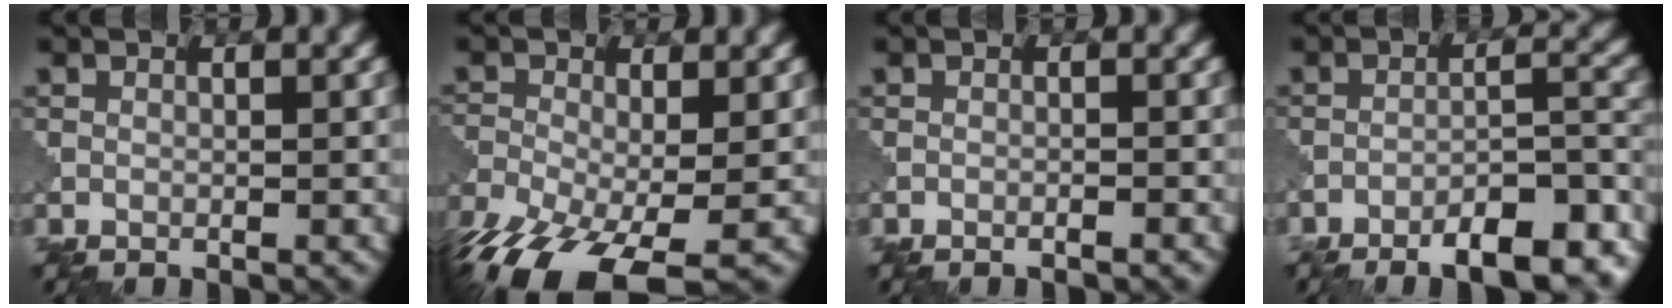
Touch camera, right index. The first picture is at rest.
{"total": 11.4, "force": [-7.4, 3.8, 7.7], "torque": [-0.174, -0.047, -0.118]}
{"total": 0.7, "force": [-0.5, 0.3, 0.2], "torque": [0.023, -0.001, -0.027]}
{"total": 9.4, "force": [-8.0, 1.8, 4.5], "torque": [-0.063, 0.005, -0.106]}